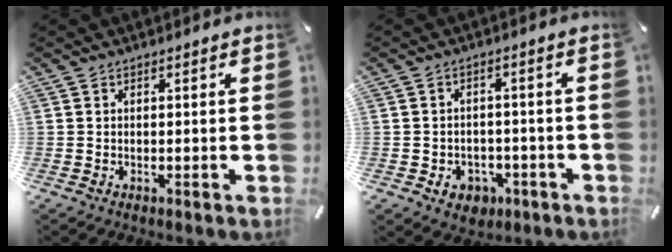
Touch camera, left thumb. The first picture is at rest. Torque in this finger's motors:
{"motor_torque": [-0.19, 0.69, 0.02, 0.01, 0.00]}